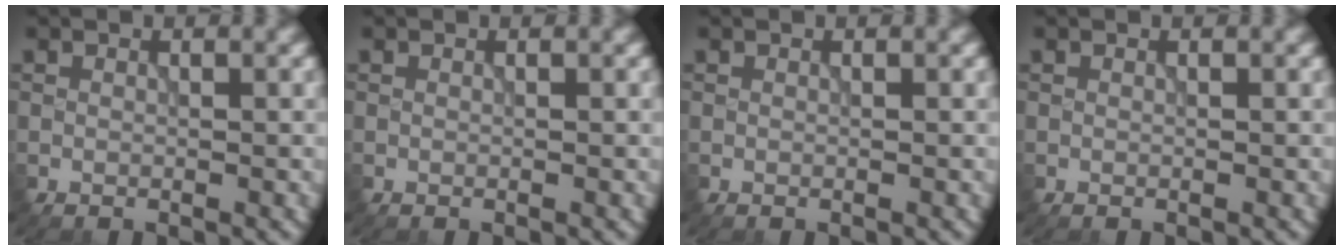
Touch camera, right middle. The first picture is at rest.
{"total": 0.0}
{"total": 0.0}
{"total": 0.0}